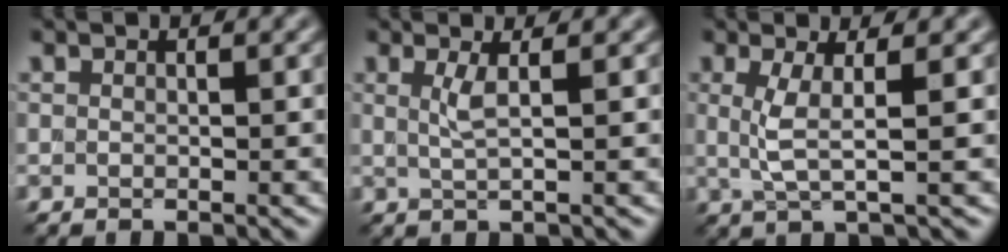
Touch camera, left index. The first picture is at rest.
{"total": 1.9, "force": [0.5, 0.5, 1.8], "torque": [-0.034, -0.005, 0.007]}
{"total": 2.9, "force": [0.4, 0.6, 2.8], "torque": [-0.060, -0.002, 0.008]}